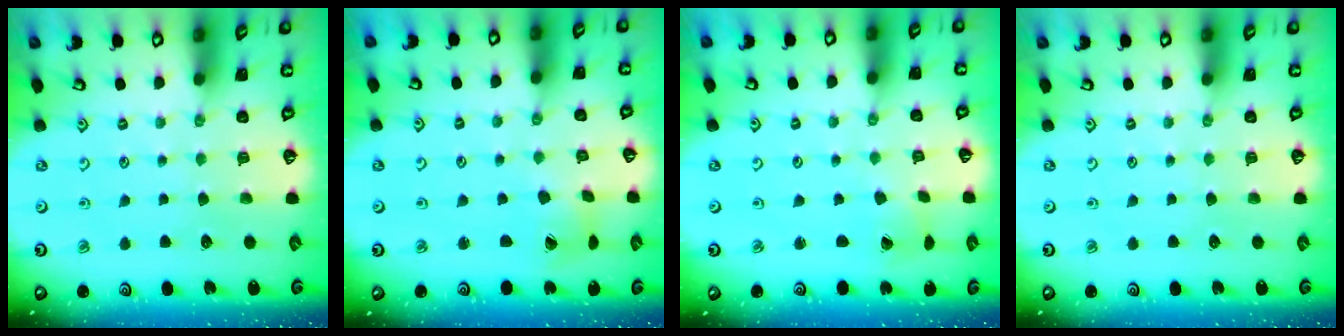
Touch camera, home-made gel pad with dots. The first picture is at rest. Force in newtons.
{"total": 4.1, "press": 4.1, "slide": 0.5}
{"total": 1.2, "press": 1.2, "slide": 0.1}
{"total": 0.0}